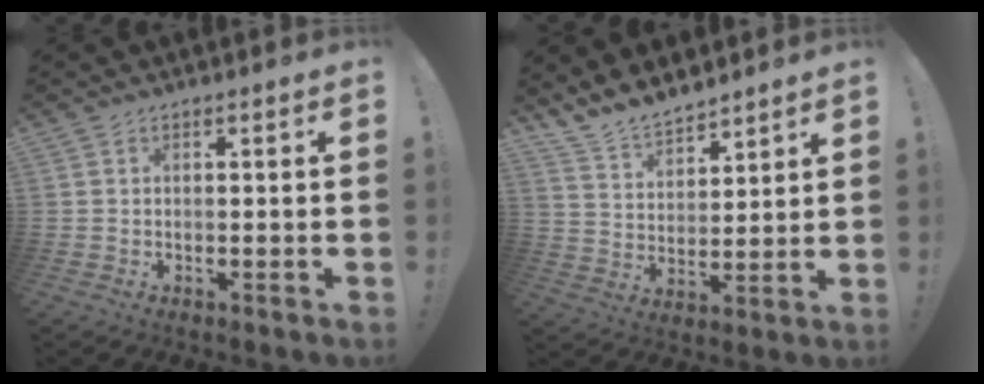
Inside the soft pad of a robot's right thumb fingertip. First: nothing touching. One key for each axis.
{"total": 9.3, "fx": 8.7, "fy": 3.2, "fz": 1.5, "tx": -0.049, "ty": -0.069, "tz": 0.170}